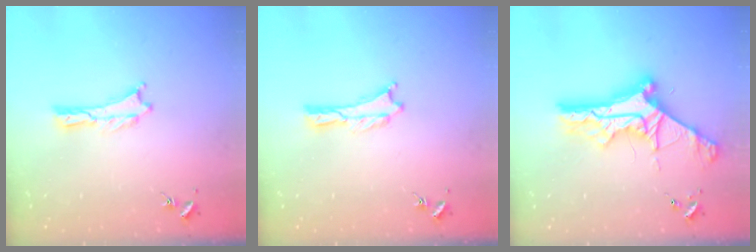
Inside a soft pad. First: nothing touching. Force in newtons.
{"total": 0.0}
{"total": 10.1, "press": 10.0, "slide": 1.1}